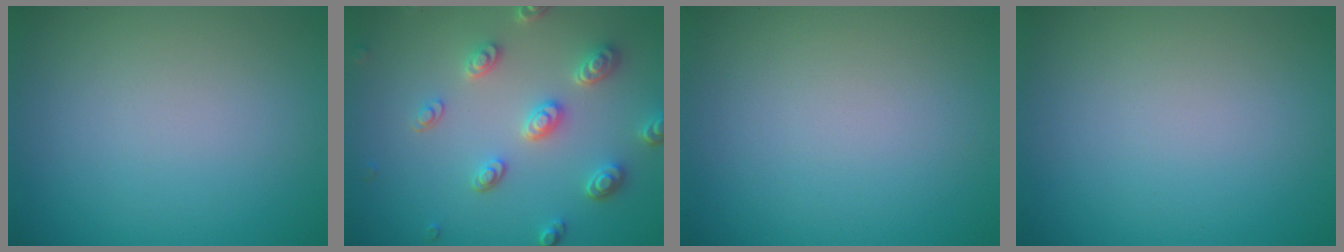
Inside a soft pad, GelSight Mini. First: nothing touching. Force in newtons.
{"total": 4.5, "press": 3.6, "slide": 2.6}
{"total": 0.0}
{"total": 0.0}